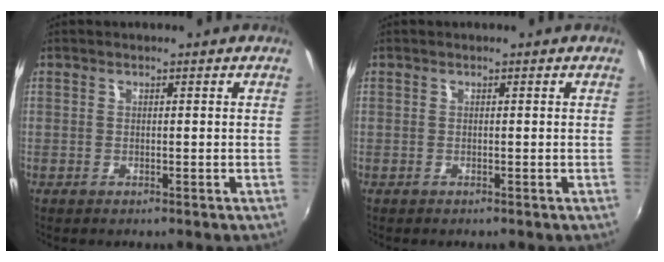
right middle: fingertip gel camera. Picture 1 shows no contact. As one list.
[{"total": 0.0}]